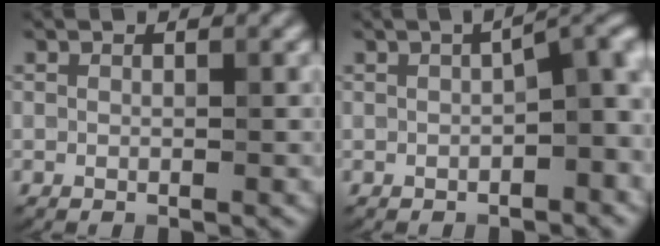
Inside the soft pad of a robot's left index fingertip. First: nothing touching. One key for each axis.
{"total": 4.2, "fx": -0.5, "fy": 1.4, "fz": 4.0, "tx": -0.043, "ty": 0.013, "tz": -0.010}